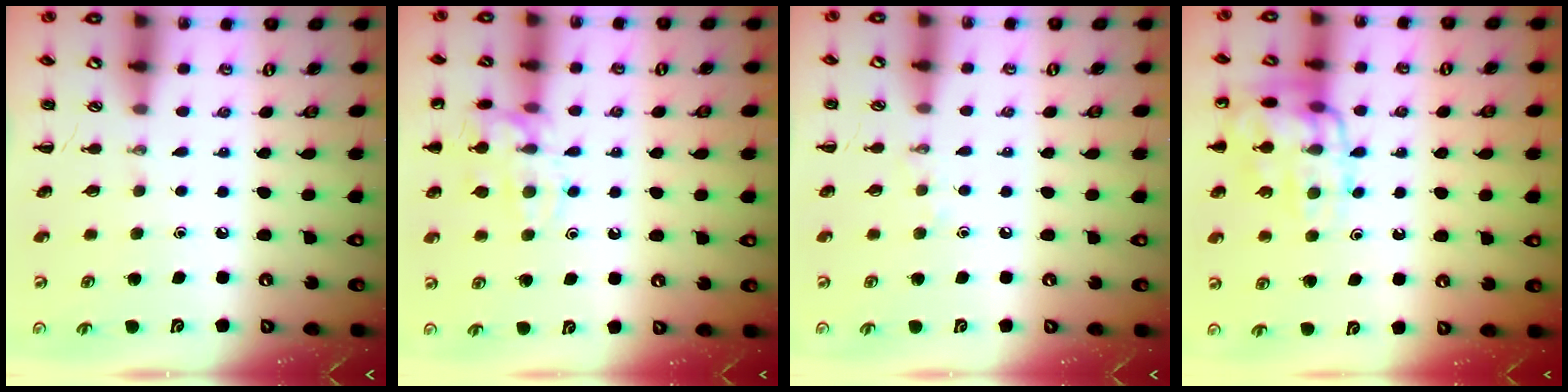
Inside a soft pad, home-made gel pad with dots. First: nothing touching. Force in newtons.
{"total": 13.9, "press": 13.9, "slide": 0.8}
{"total": 3.5, "press": 3.4, "slide": 0.9}
{"total": 16.1, "press": 16.1, "slide": 1.0}